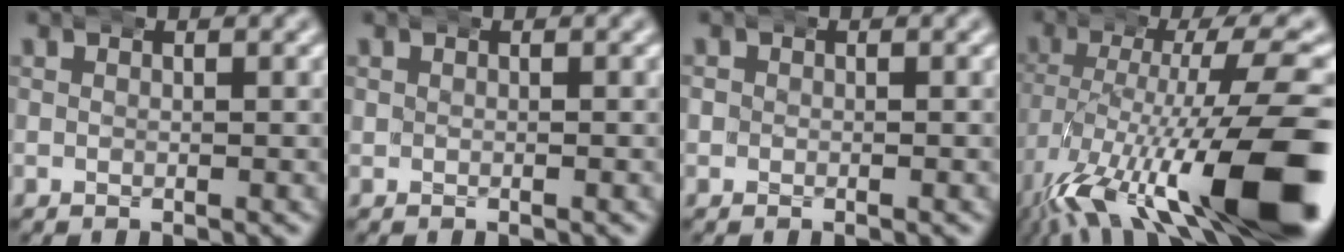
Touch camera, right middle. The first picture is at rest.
{"total": 0.0}
{"total": 1.2, "force": [-0.1, 1.1, 0.4], "torque": [-0.010, 0.003, -0.002]}
{"total": 15.0, "force": [-5.4, 5.9, 12.7], "torque": [-0.208, -0.032, -0.060]}